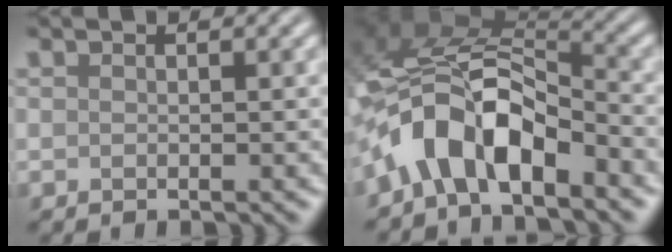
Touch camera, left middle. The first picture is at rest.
{"total": 8.2, "force": [-4.1, 4.0, 5.9], "torque": [-0.101, 0.013, -0.083]}